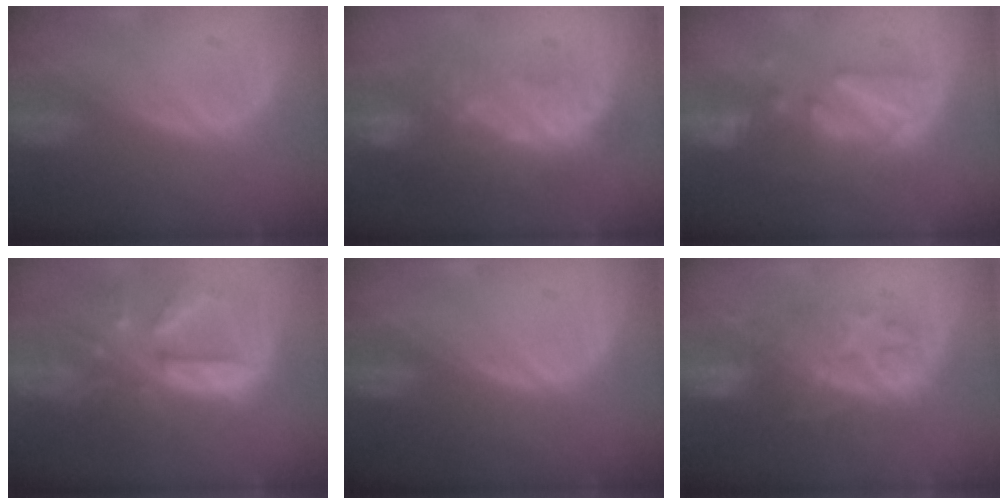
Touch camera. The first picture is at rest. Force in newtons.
{"total": 9.4, "press": 8.7, "slide": 3.7}
{"total": 8.2, "press": 7.5, "slide": 3.1}
{"total": 10.8, "press": 9.5, "slide": 5.2}
{"total": 0.0}
{"total": 8.4, "press": 8.3, "slide": 1.1}